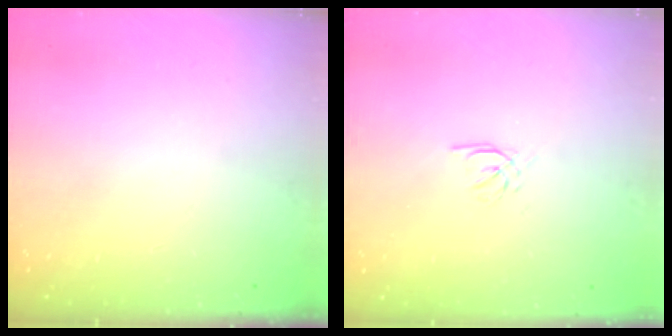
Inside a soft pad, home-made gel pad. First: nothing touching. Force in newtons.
{"total": 2.0, "press": 1.9, "slide": 0.5}